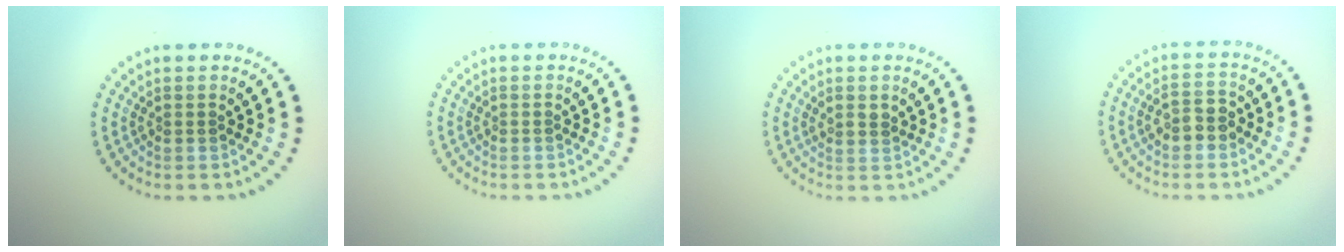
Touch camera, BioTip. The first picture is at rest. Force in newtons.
{"total": 0.0}
{"total": 1.0, "press": 0.7, "slide": 0.7}
{"total": 2.4, "press": 2.4, "slide": 0.3}